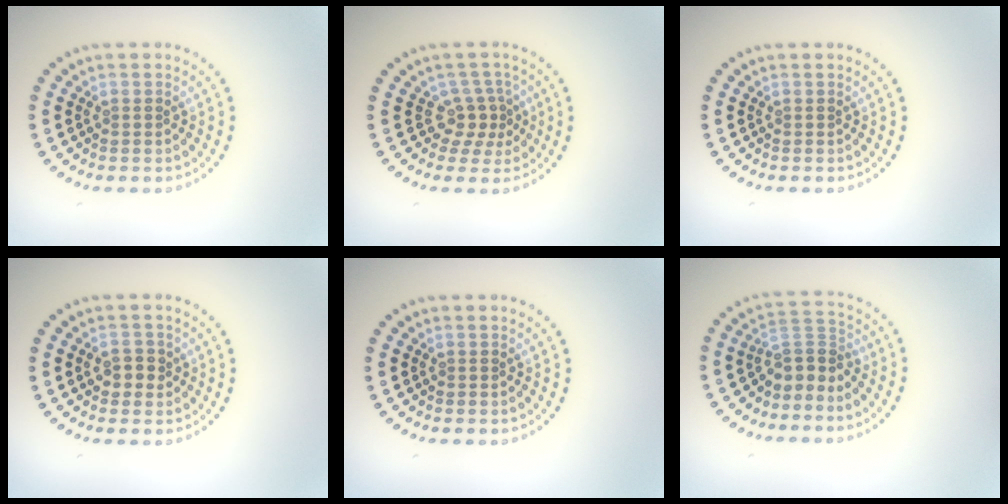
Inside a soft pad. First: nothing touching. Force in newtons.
{"total": 2.5, "press": 1.7, "slide": 1.8}
{"total": 0.0}
{"total": 2.0, "press": 1.9, "slide": 0.6}
{"total": 0.0}
{"total": 3.0, "press": 2.1, "slide": 2.2}